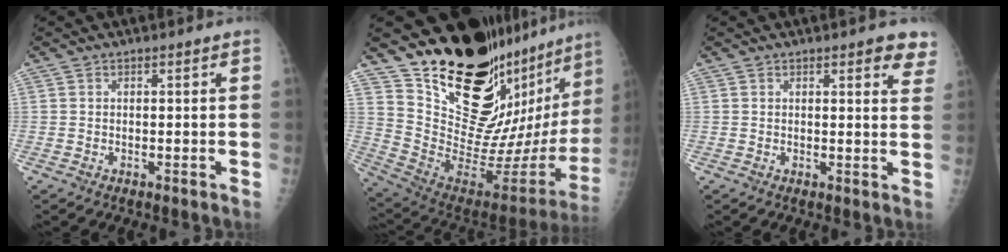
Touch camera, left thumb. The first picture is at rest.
{"total": 28.7, "force": [22.5, 10.3, 14.4], "torque": [-0.192, -0.191, 0.336]}
{"total": 5.2, "force": [3.6, 1.7, 3.4], "torque": [-0.011, -0.013, 0.029]}